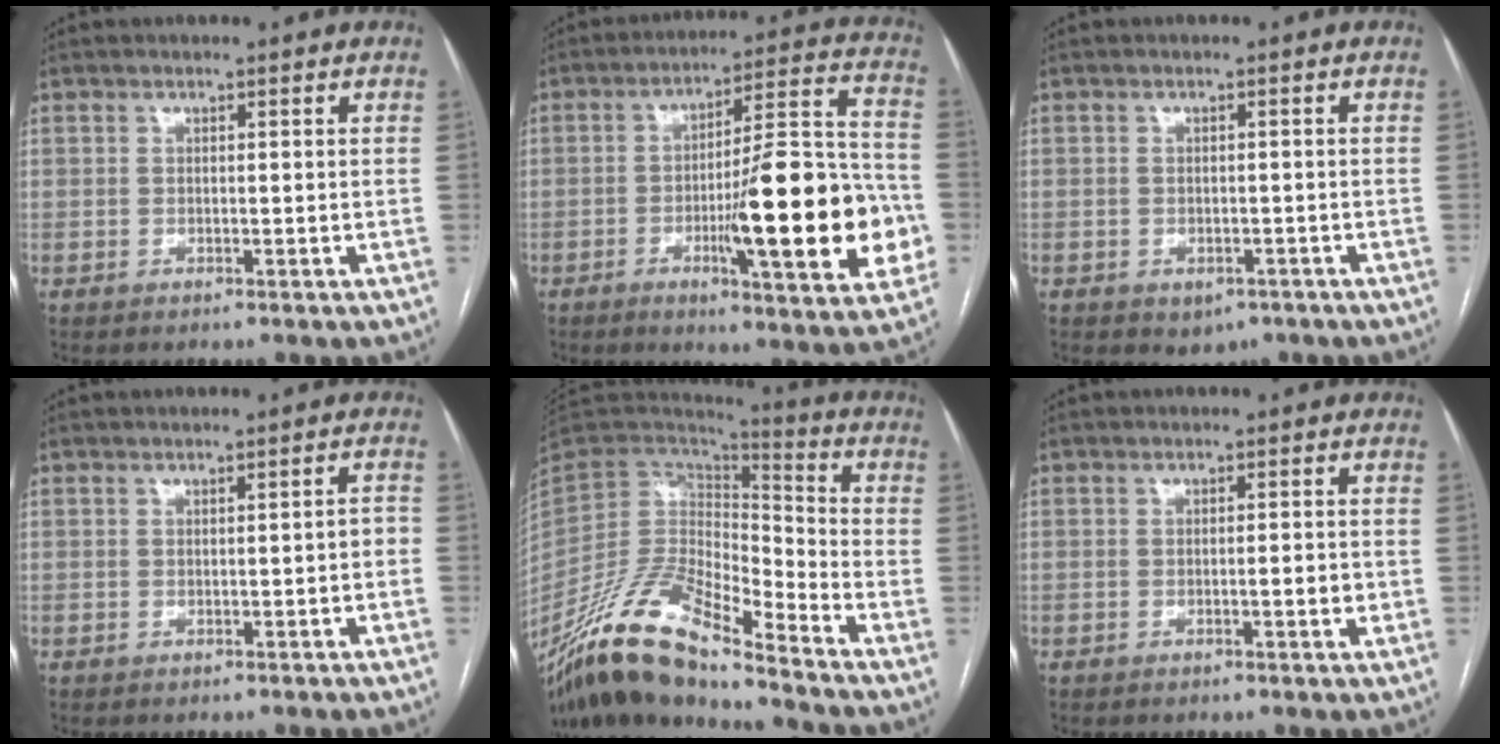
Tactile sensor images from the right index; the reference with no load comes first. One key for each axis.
{"total": 21.6, "fx": -5.1, "fy": 3.1, "fz": 20.7, "tx": -0.261, "ty": 0.009, "tz": -0.067}
{"total": 3.0, "fx": -1.7, "fy": 2.2, "fz": 1.2, "tx": -0.007, "ty": 0.002, "tz": -0.012}
{"total": 1.3, "fx": -0.5, "fy": 0.4, "fz": 1.2, "tx": -0.008, "ty": 0.003, "tz": -0.007}
{"total": 18.0, "fx": -14.0, "fy": 3.9, "fz": 10.7, "tx": -0.201, "ty": 0.006, "tz": -0.260}
{"total": 1.9, "fx": -0.5, "fy": 0.3, "fz": 1.8, "tx": -0.028, "ty": 0.000, "tz": -0.009}